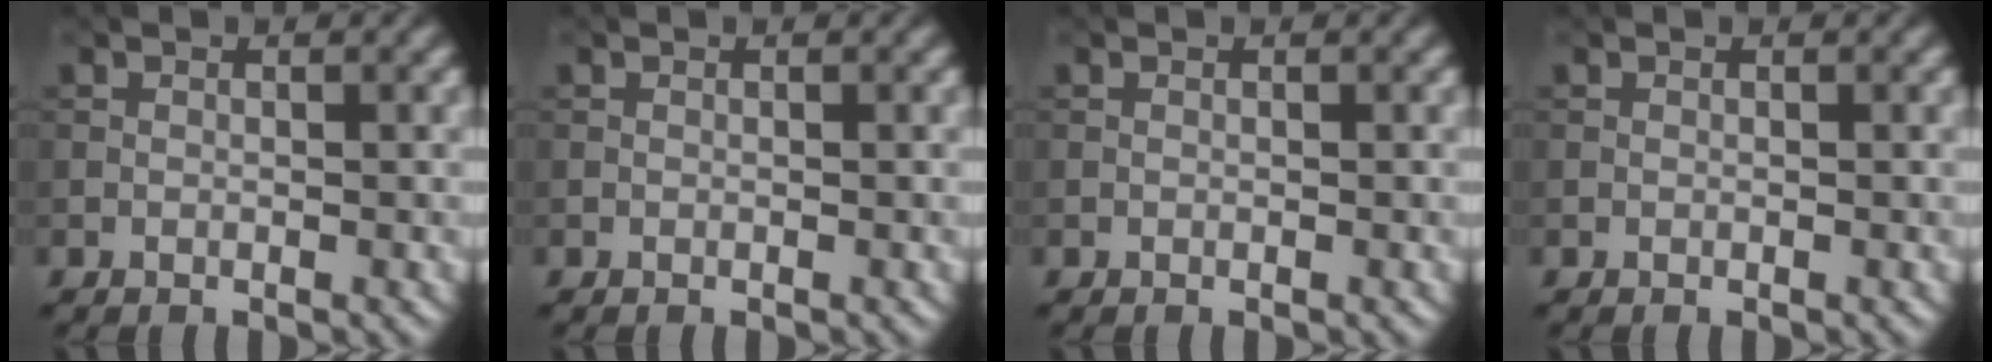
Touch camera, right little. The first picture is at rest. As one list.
[{"total": 0.0}, {"total": 0.0}, {"total": 0.0}]